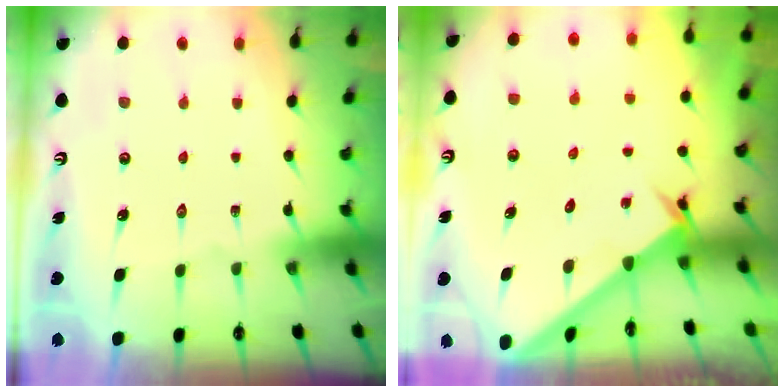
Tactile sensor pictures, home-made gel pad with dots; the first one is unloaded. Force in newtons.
{"total": 2.1, "press": 2.1, "slide": 0.2}